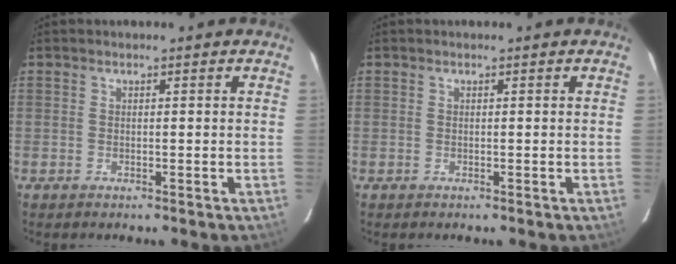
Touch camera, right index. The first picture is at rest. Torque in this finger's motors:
{"motor_torque": [0.00, 0.00, 0.00, 0.00]}